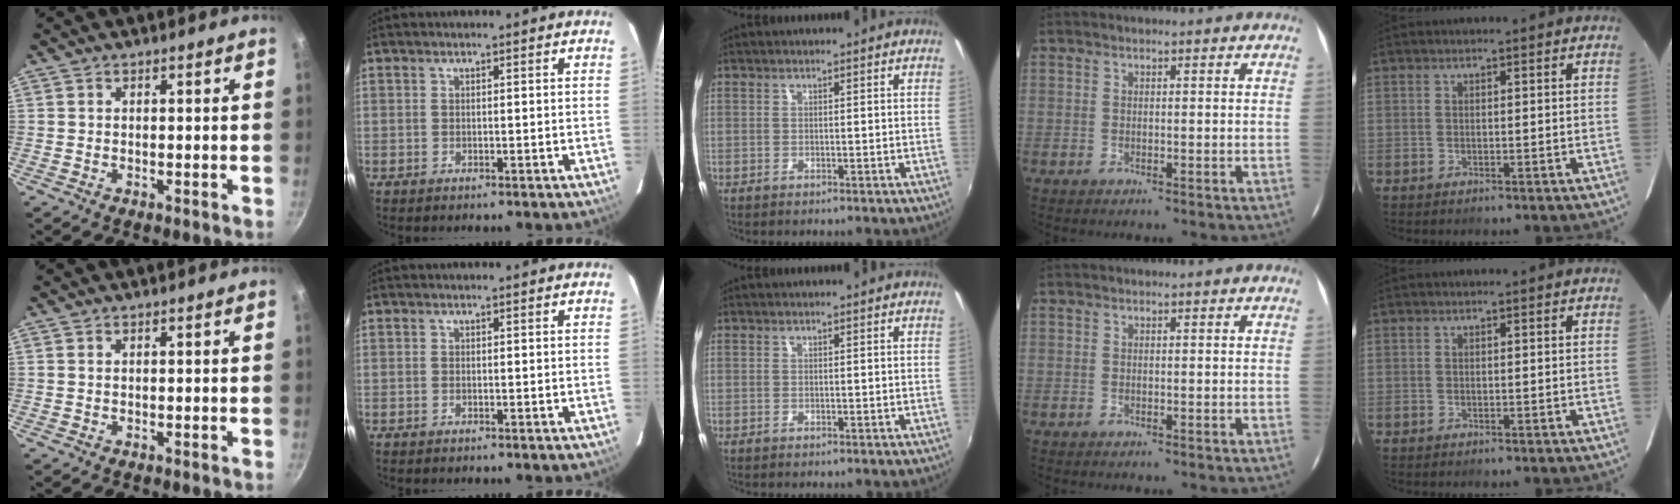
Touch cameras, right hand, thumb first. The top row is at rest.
{}